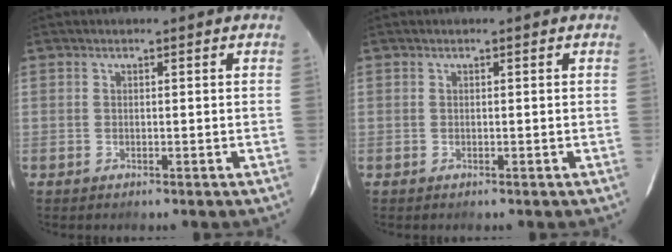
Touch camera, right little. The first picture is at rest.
{"total": 0.0}